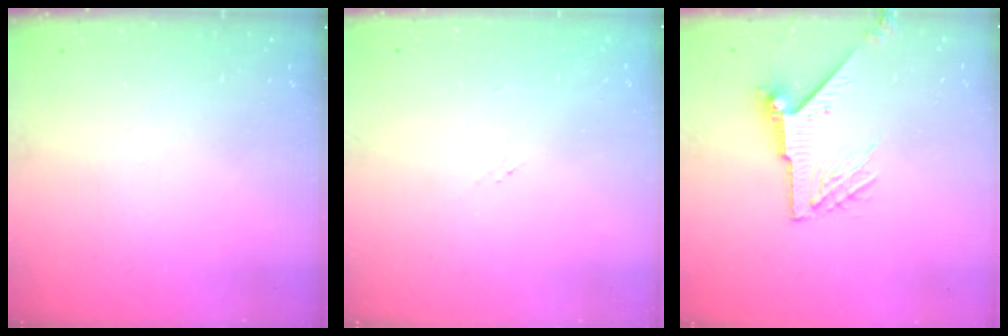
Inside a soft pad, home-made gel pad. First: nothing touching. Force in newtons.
{"total": 0.9, "press": 0.8, "slide": 0.4}
{"total": 8.1, "press": 8.1, "slide": 0.5}